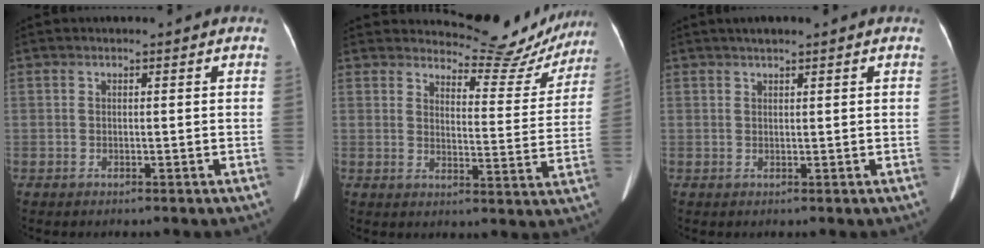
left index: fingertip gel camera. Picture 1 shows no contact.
{"total": 12.3, "force": [12.0, 2.8, 0.9], "torque": [0.007, -0.037, 0.132]}
{"total": 2.4, "force": [1.9, 0.3, 1.4], "torque": [-0.023, 0.015, 0.031]}